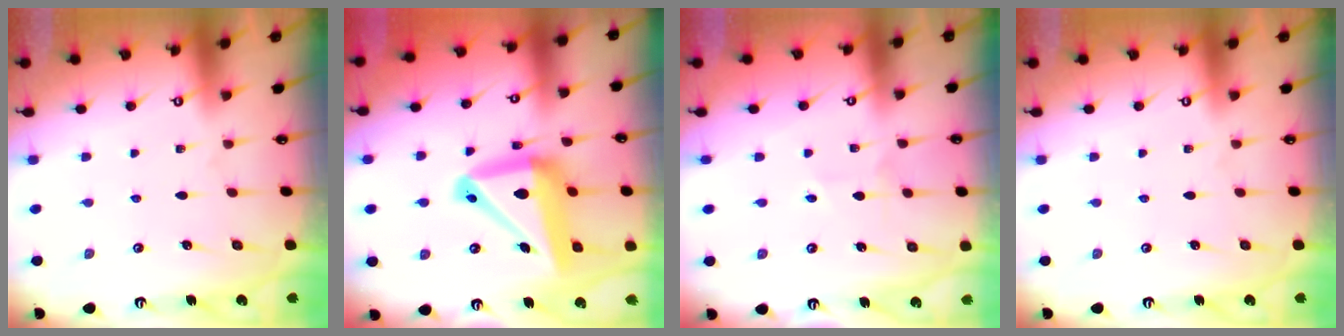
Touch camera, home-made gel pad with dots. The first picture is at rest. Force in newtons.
{"total": 18.6, "press": 18.4, "slide": 2.5}
{"total": 2.0, "press": 1.9, "slide": 0.5}
{"total": 0.0}